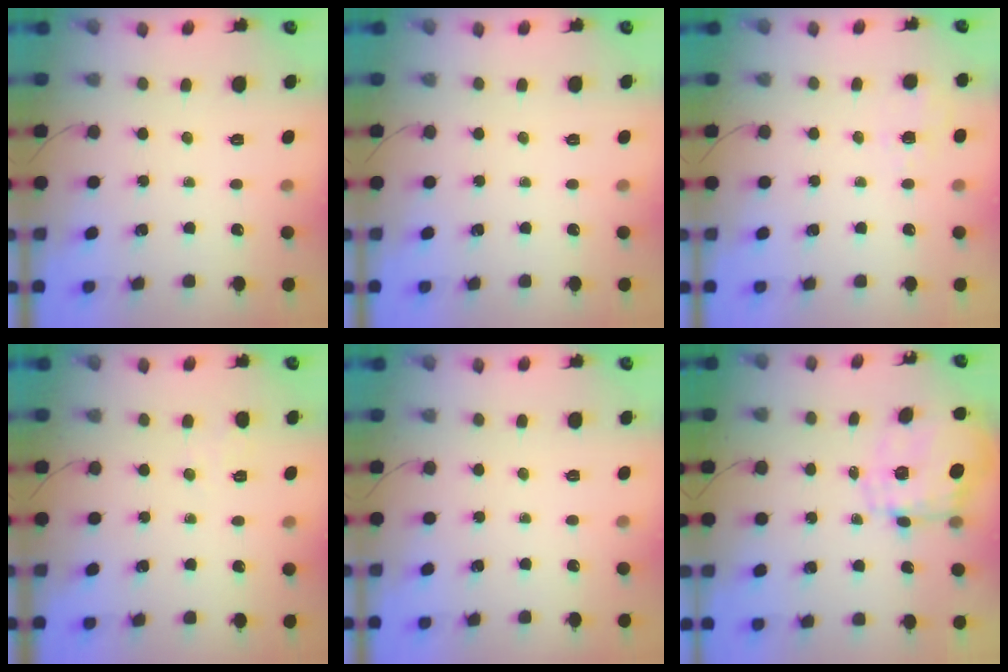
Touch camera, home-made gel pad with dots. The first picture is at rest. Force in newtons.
{"total": 0.0}
{"total": 1.9, "press": 1.1, "slide": 1.6}
{"total": 1.2, "press": 0.3, "slide": 1.2}
{"total": 0.0}
{"total": 3.4, "press": 3.1, "slide": 1.4}